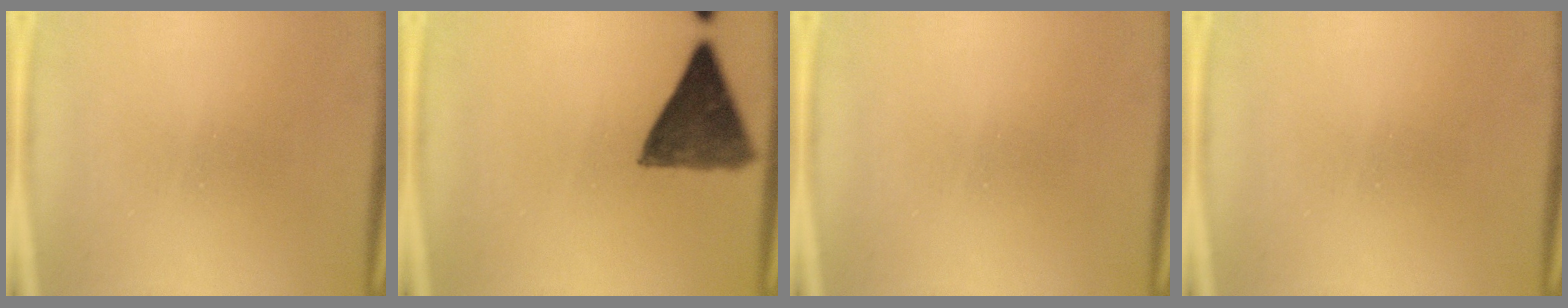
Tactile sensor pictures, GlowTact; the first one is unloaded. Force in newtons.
{"total": 9.6}
{"total": 0.0}
{"total": 0.0}